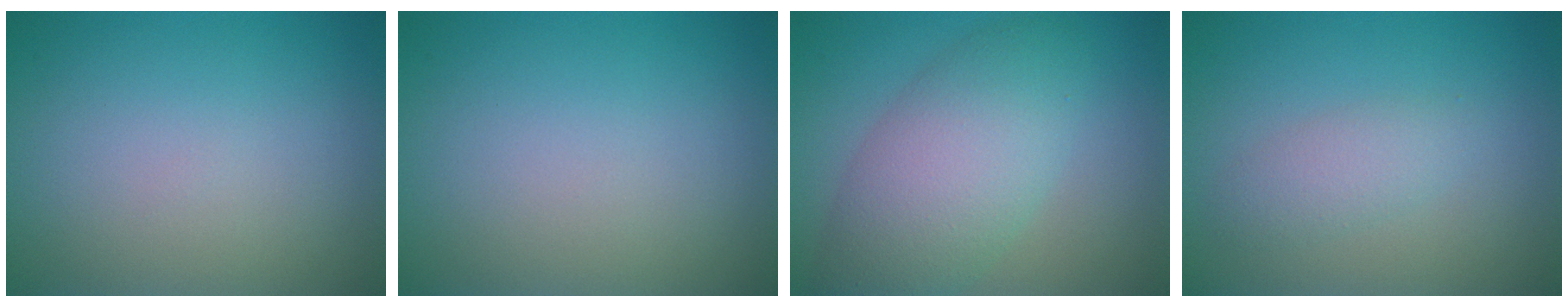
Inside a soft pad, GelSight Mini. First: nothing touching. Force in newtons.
{"total": 0.0}
{"total": 6.8, "press": 6.8, "slide": 0.2}
{"total": 2.0, "press": 2.0, "slide": 0.2}